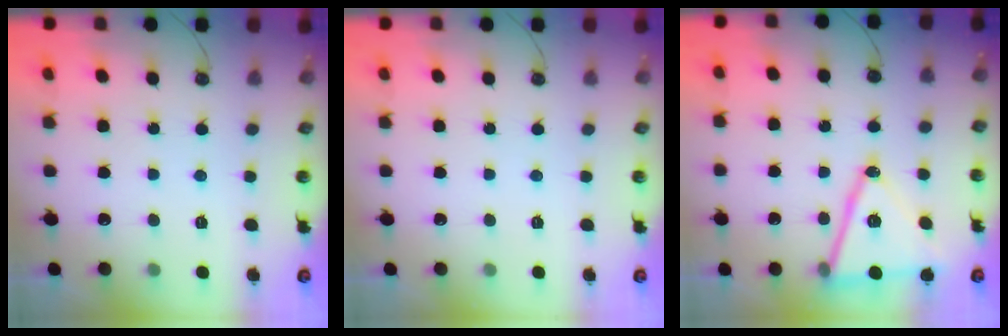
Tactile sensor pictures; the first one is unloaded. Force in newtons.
{"total": 0.0}
{"total": 16.7, "press": 16.3, "slide": 3.6}